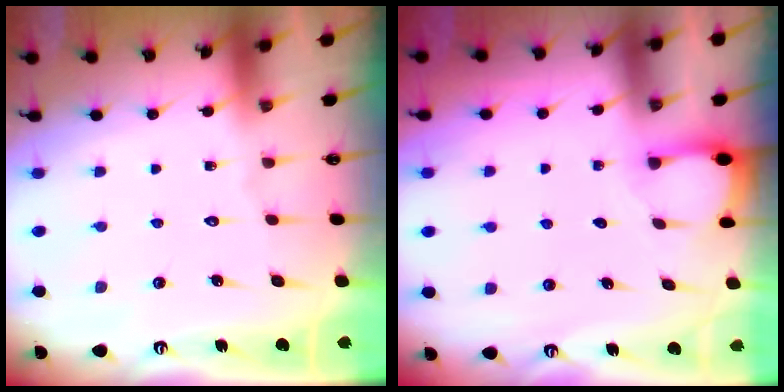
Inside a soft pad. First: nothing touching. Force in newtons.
{"total": 2.1, "press": 2.1, "slide": 0.3}